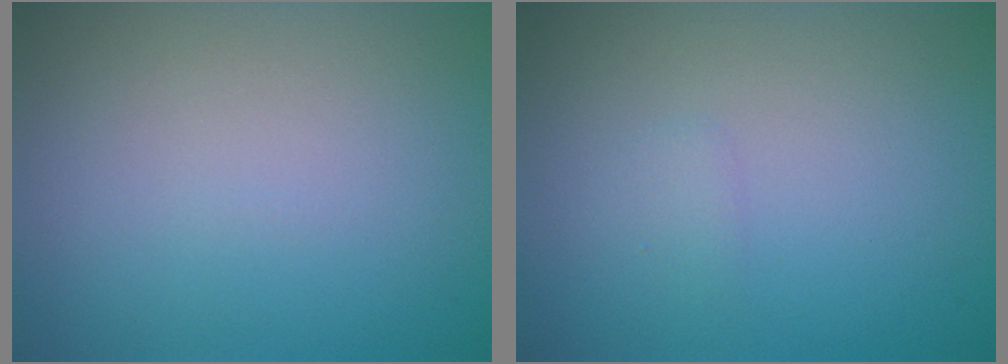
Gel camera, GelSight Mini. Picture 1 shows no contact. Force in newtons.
{"total": 0.7, "press": 0.7, "slide": 0.1}